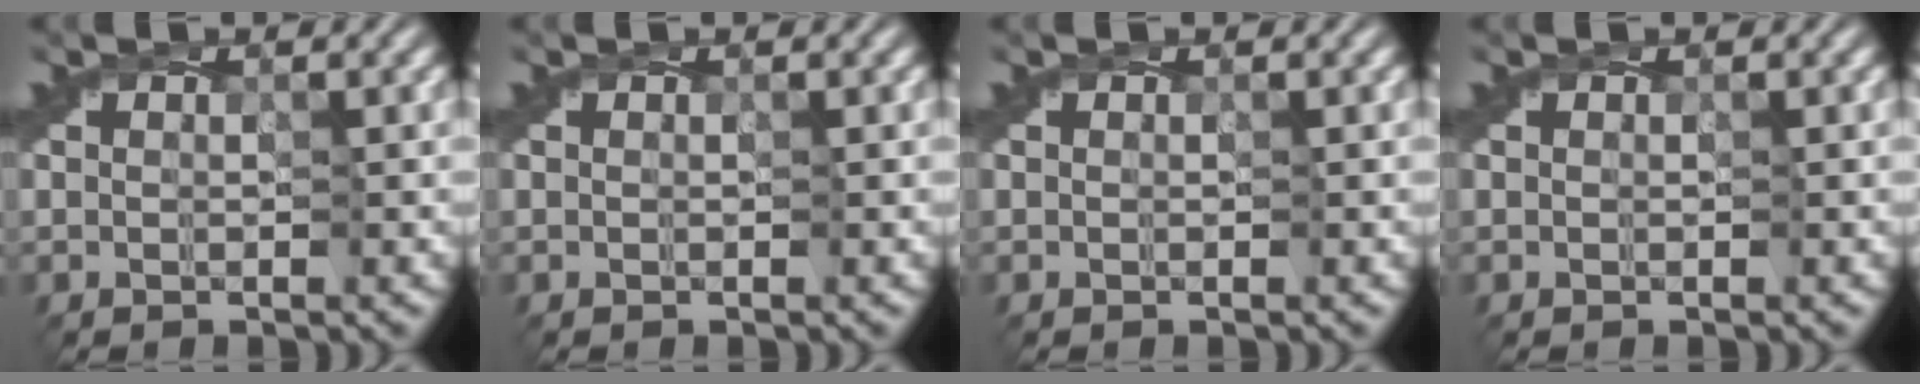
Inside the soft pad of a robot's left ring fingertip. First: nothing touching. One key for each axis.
{"total": 0.0}
{"total": 0.0}
{"total": 0.0}